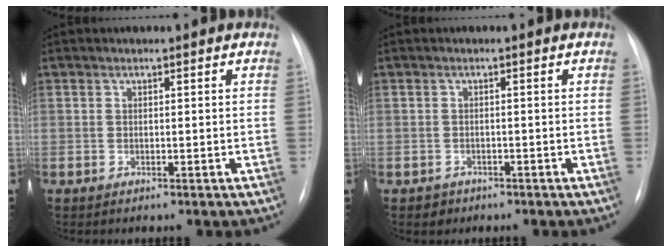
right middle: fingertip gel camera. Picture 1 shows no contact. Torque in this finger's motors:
{"motor_torque": [0.46, -0.20, -0.04, 0.00]}